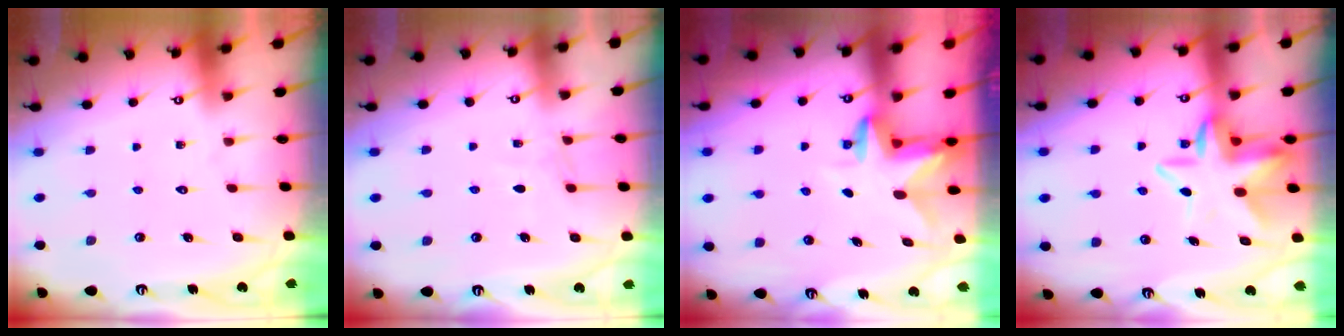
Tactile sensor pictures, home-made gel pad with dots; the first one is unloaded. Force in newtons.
{"total": 4.0, "press": 4.0, "slide": 0.5}
{"total": 3.0, "press": 3.0, "slide": 0.3}
{"total": 11.0, "press": 10.7, "slide": 2.7}